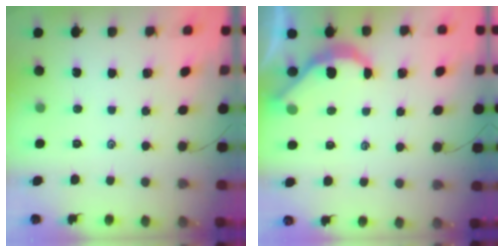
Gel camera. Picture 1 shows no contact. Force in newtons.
{"total": 4.7, "press": 4.7, "slide": 0.4}